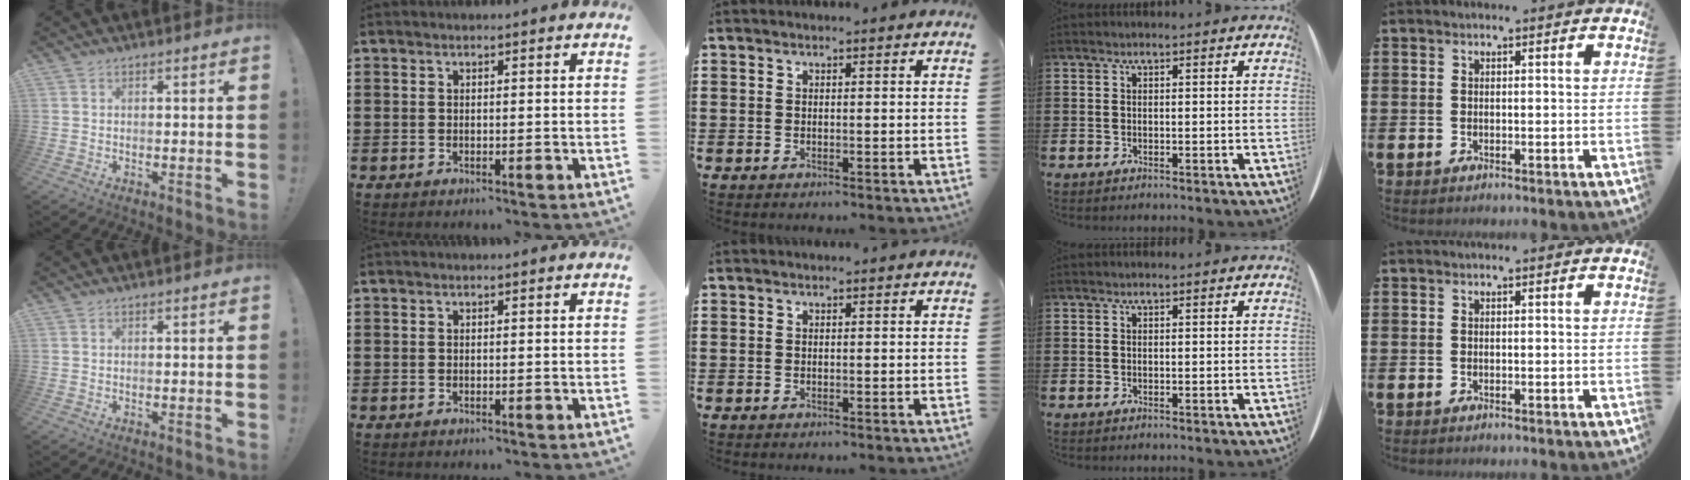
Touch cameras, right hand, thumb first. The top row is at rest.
{}